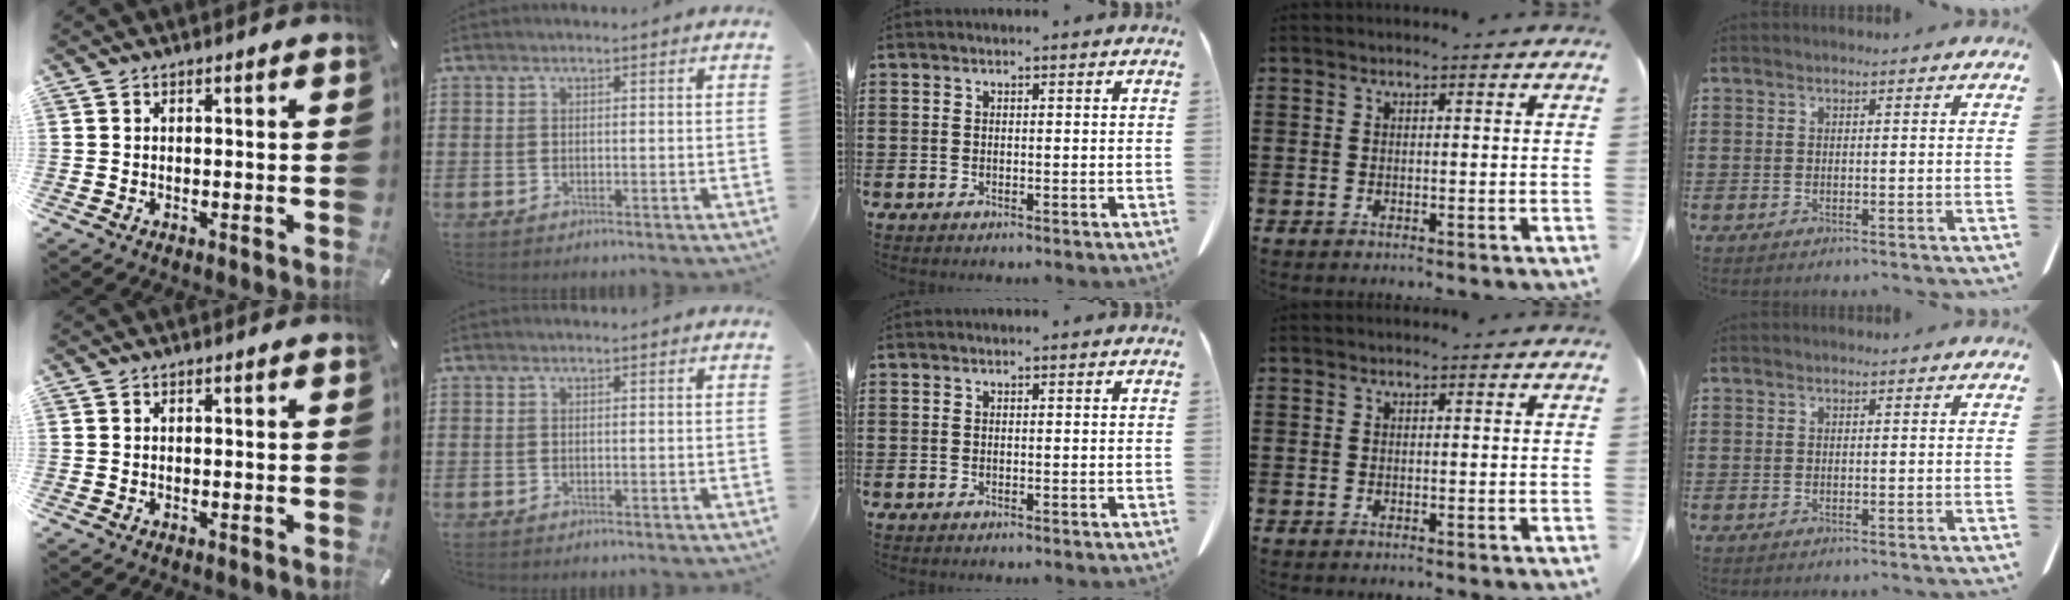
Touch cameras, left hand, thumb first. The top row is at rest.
{}